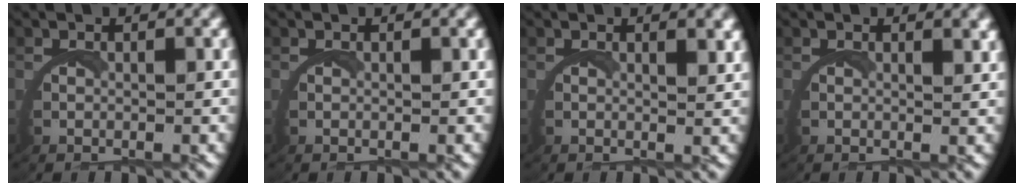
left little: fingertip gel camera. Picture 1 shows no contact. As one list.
[{"total": 0.0}, {"total": 1.4, "force": [1.1, 0.0, 0.9], "torque": [-0.017, -0.003, 0.016]}, {"total": 1.1, "force": [0.9, 0.0, 0.6], "torque": [-0.016, -0.003, 0.013]}]